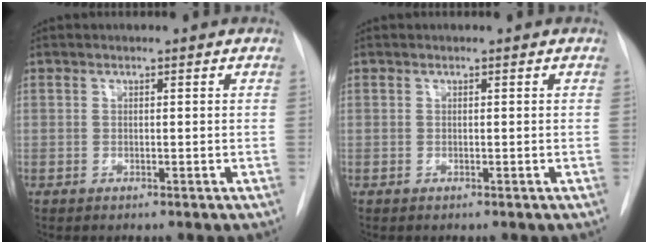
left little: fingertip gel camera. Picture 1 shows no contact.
{"total": 0.0}